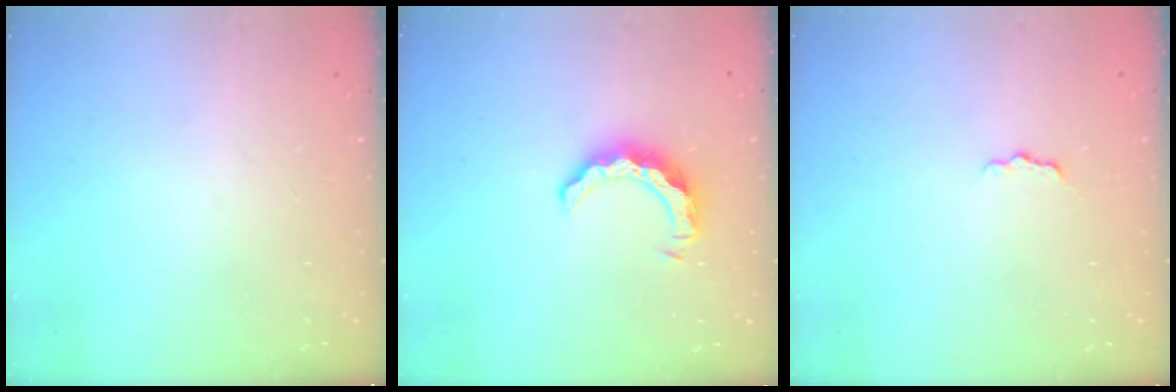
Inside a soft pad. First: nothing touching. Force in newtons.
{"total": 8.4, "press": 8.4, "slide": 0.5}
{"total": 3.0, "press": 3.0, "slide": 0.1}